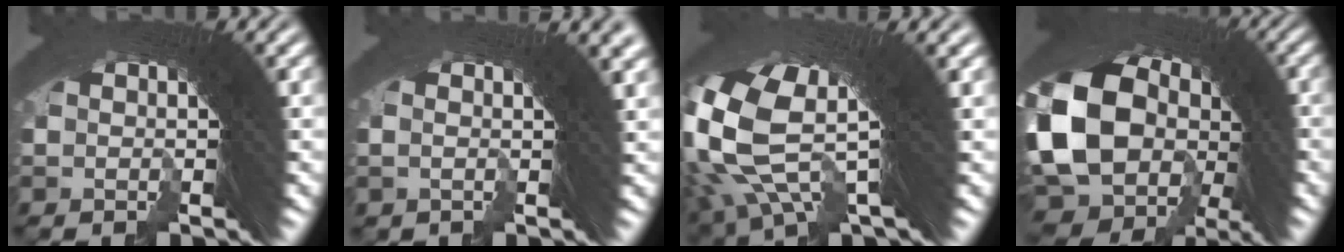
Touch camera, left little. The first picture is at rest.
{"total": 3.2, "force": [1.5, 0.4, 2.8], "torque": [-0.021, 0.021, 0.014]}
{"total": 10.0, "force": [2.7, 5.3, 8.1], "torque": [-0.198, -0.010, 0.052]}
{"total": 20.1, "force": [-1.9, 16.4, 11.4], "torque": [-0.271, -0.057, -0.021]}